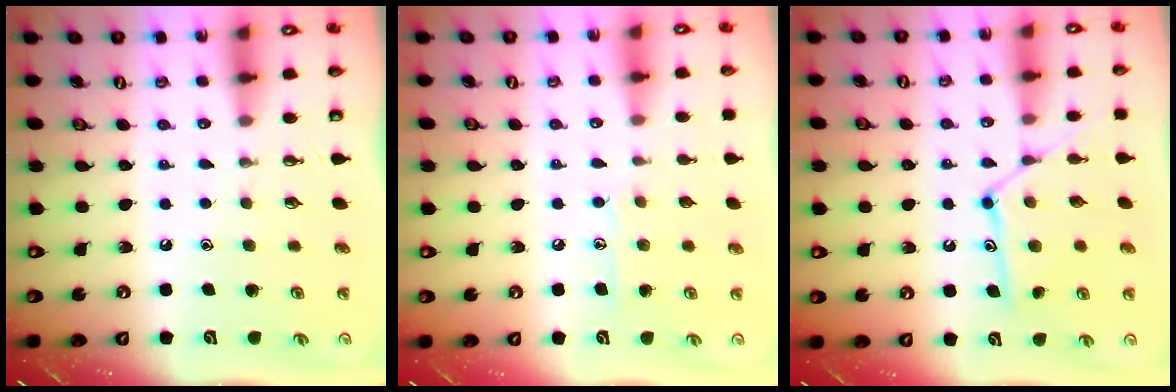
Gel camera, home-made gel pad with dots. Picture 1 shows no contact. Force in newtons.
{"total": 7.8, "press": 7.8, "slide": 0.7}
{"total": 12.5, "press": 12.5, "slide": 0.5}